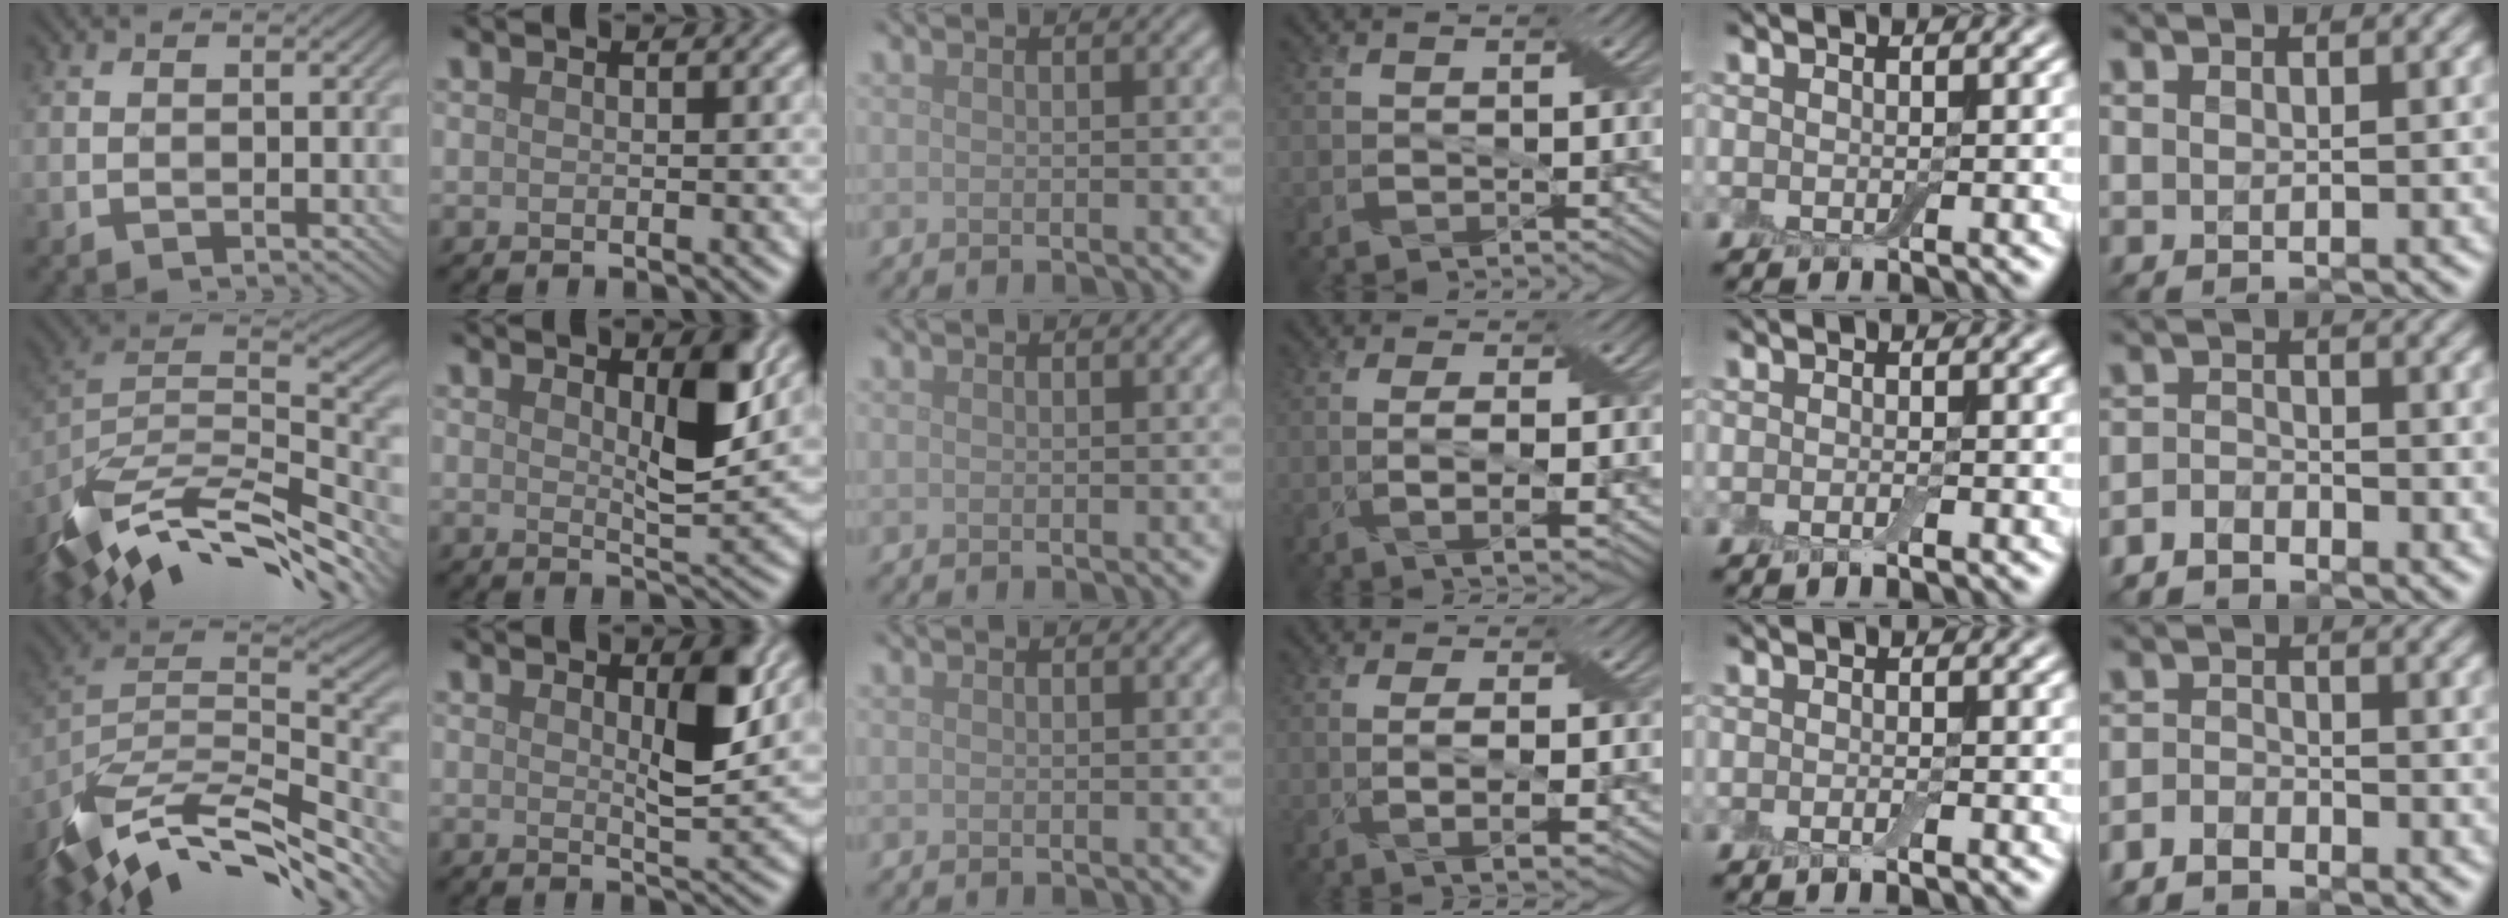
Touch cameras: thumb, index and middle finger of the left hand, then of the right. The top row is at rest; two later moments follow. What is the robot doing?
{"motion": "wrap", "object": "bandage"}